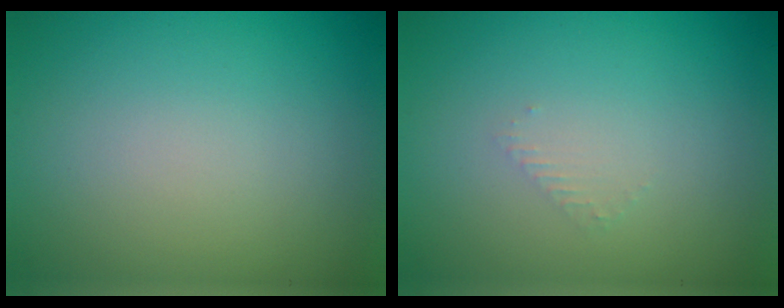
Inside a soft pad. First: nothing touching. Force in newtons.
{"total": 0.8, "press": 0.8, "slide": 0.3}